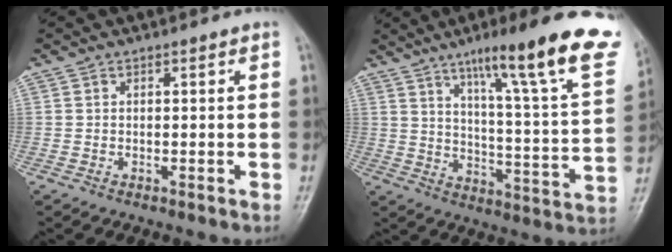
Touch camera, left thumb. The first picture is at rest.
{"total": 25.0, "force": [15.6, 3.1, 19.3], "torque": [-0.257, -0.056, 0.220]}